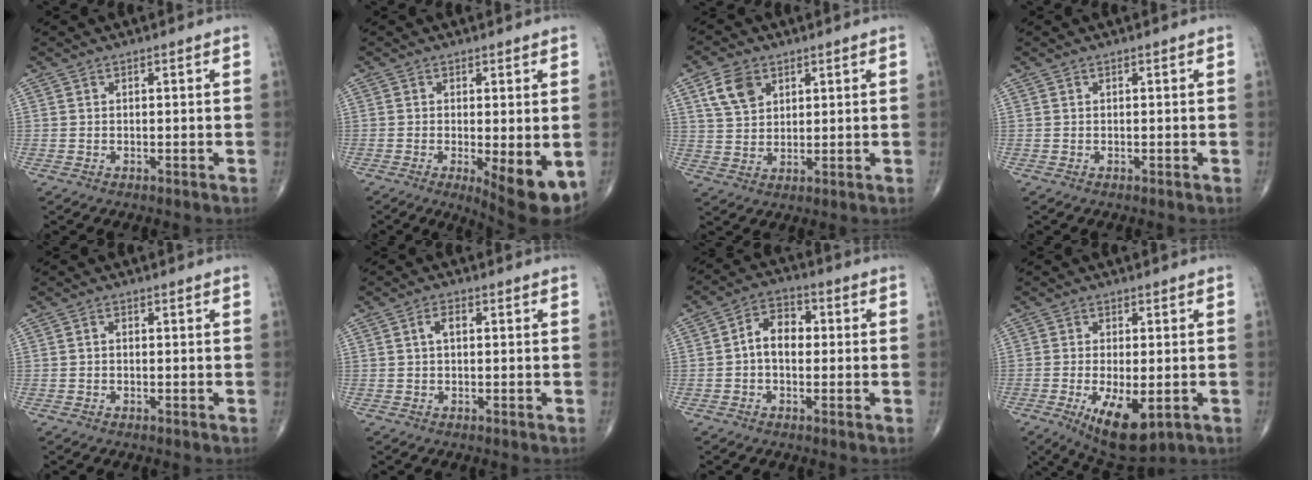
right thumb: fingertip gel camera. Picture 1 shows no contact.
{"total": 9.2, "force": [-2.6, 2.8, 8.3], "torque": [-0.110, -0.022, -0.032]}
{"total": 6.8, "force": [3.3, 4.7, 3.7], "torque": [-0.053, -0.010, 0.065]}
{"total": 0.0}
{"total": 0.7, "force": [-0.1, 0.5, 0.5], "torque": [-0.006, 0.001, -0.006]}
{"total": 2.3, "force": [0.3, 1.2, 1.9], "torque": [-0.031, 0.008, 0.003]}
{"total": 6.8, "force": [-0.1, 4.6, 5.0], "torque": [-0.066, 0.024, -0.012]}
{"total": 11.0, "force": [-3.6, 4.6, 9.3], "torque": [-0.151, -0.017, -0.047]}